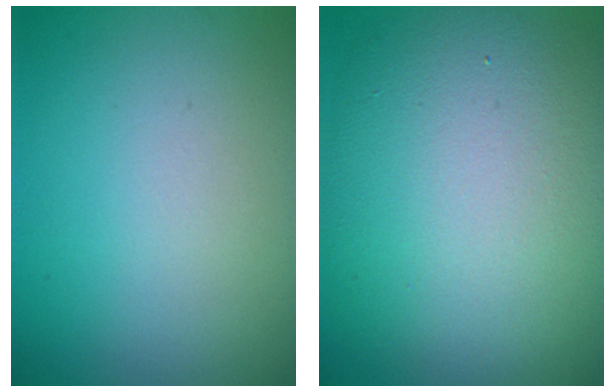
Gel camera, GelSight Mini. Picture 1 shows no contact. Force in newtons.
{"total": 13.4, "press": 13.4, "slide": 1.2}